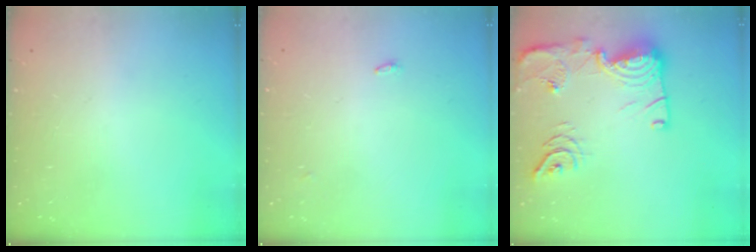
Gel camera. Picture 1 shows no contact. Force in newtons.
{"total": 6.3, "press": 2.7, "slide": 5.7}
{"total": 18.6, "press": 18.6, "slide": 1.1}